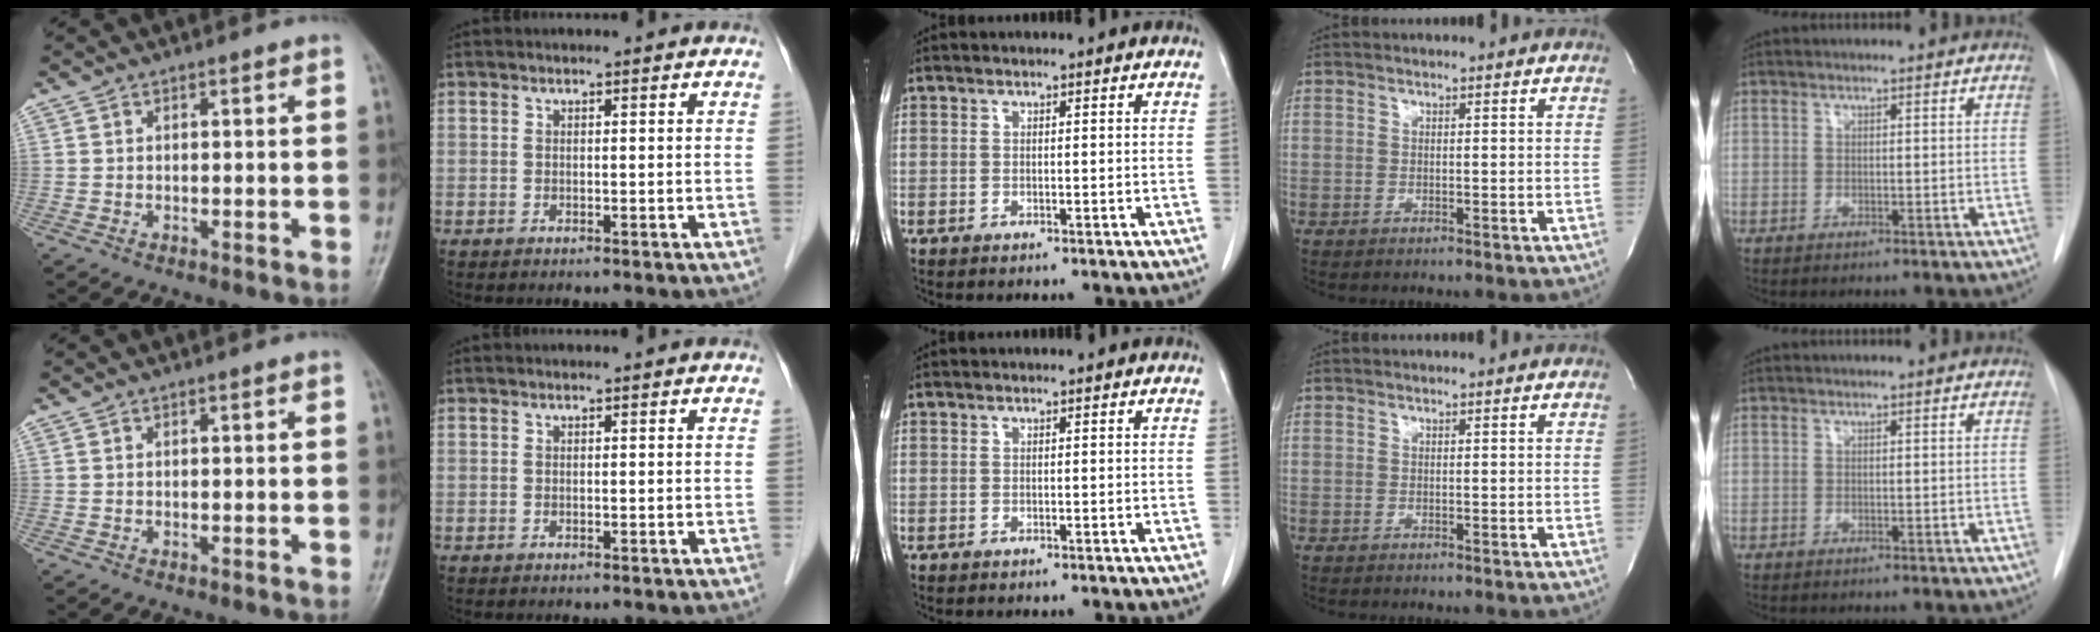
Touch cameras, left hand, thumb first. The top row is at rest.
{}